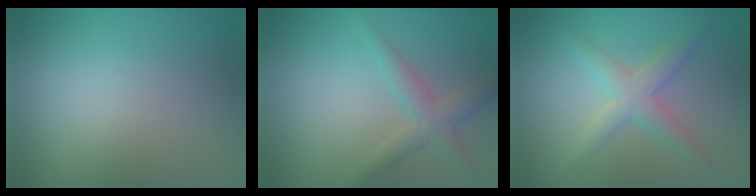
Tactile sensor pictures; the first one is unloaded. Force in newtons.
{"total": 2.4, "press": 2.4, "slide": 0.1}
{"total": 2.8, "press": 2.8, "slide": 0.1}